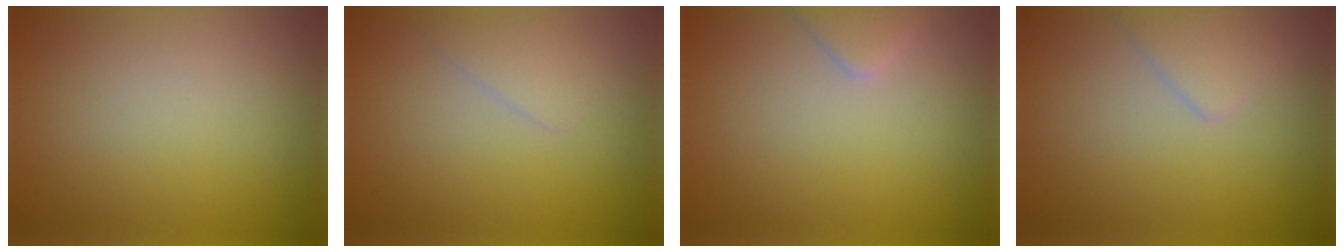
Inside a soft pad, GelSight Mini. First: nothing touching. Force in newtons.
{"total": 1.4, "press": 1.4, "slide": 0.0}
{"total": 1.7, "press": 1.7, "slide": 0.1}
{"total": 1.8, "press": 1.8, "slide": 0.1}